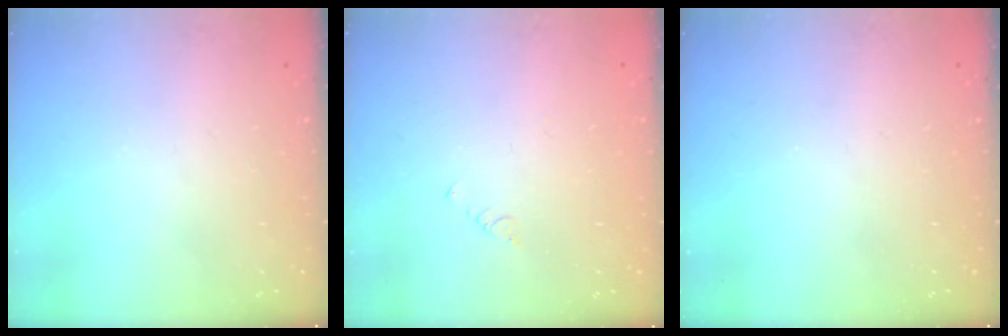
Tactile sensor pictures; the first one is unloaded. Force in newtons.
{"total": 0.7, "press": 0.6, "slide": 0.2}
{"total": 0.0}